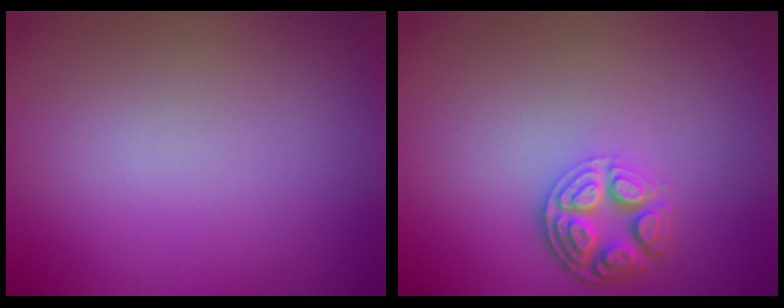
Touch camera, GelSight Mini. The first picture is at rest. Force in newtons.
{"total": 4.0, "press": 3.2, "slide": 2.4}